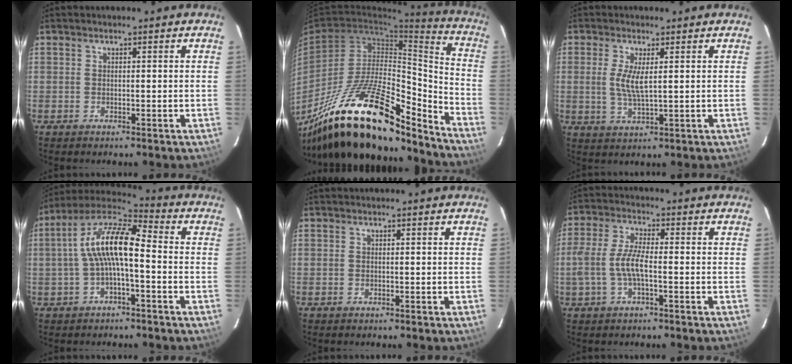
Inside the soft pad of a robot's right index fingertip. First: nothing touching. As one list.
[{"total": 28.7, "force": [-20.8, 8.8, 17.8], "torque": [-0.299, -0.022, -0.337]}, {"total": 4.9, "force": [0.8, 1.0, 4.7], "torque": [-0.096, -0.006, 0.013]}, {"total": 11.3, "force": [-1.0, 3.4, 10.8], "torque": [-0.213, 0.023, -0.024]}, {"total": 0.0}, {"total": 6.7, "force": [-1.6, 1.8, 6.2], "torque": [-0.134, 0.005, -0.030]}]